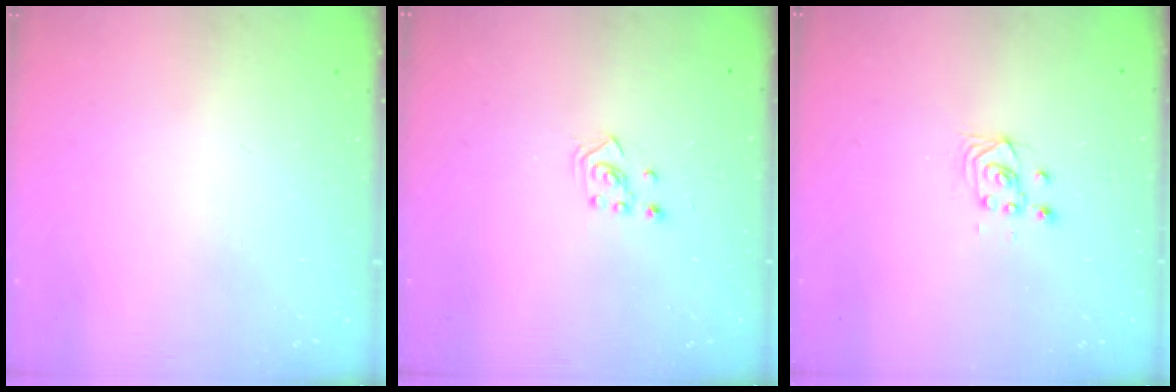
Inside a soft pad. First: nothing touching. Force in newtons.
{"total": 2.3, "press": 2.2, "slide": 0.7}
{"total": 4.2, "press": 3.9, "slide": 1.7}